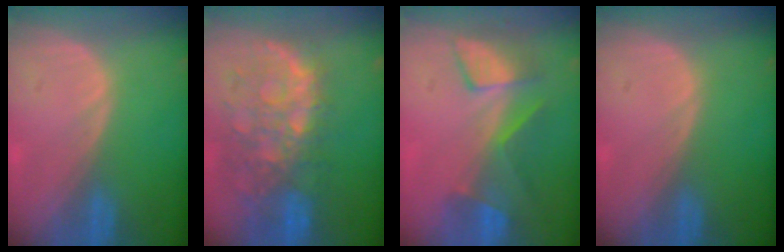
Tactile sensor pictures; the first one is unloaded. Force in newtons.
{"total": 11.2, "press": 9.6, "slide": 5.6}
{"total": 7.5, "press": 6.9, "slide": 3.0}
{"total": 0.0}